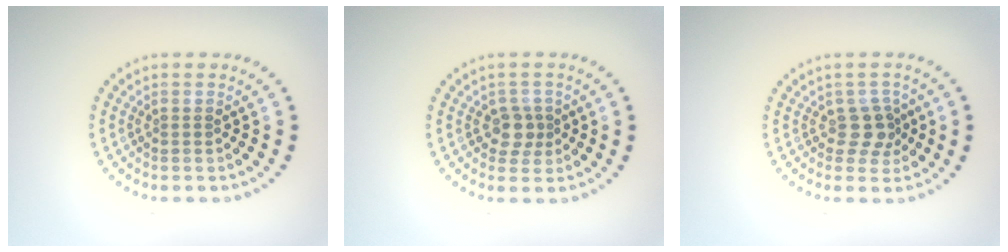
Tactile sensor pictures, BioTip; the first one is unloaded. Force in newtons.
{"total": 2.0, "press": 1.7, "slide": 1.0}
{"total": 2.2, "press": 1.9, "slide": 1.2}